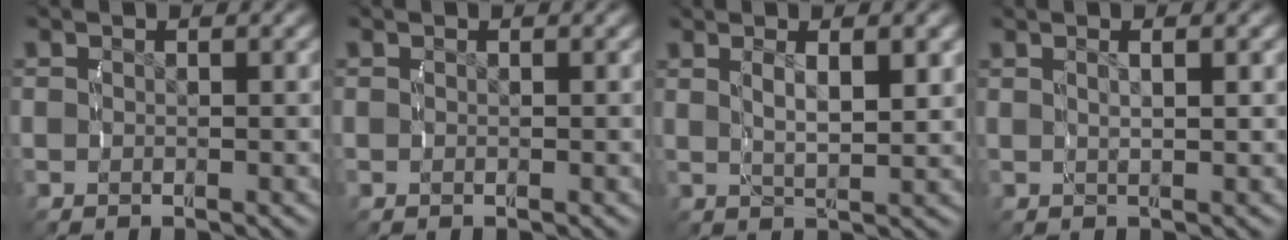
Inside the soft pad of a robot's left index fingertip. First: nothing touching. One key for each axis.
{"total": 0.0}
{"total": 3.5, "fx": 0.9, "fy": 0.5, "fz": 3.3, "tx": -0.057, "ty": -0.005, "tz": 0.027}
{"total": 1.7, "fx": 0.5, "fy": -0.3, "fz": 1.6, "tx": -0.021, "ty": 0.000, "tz": 0.016}